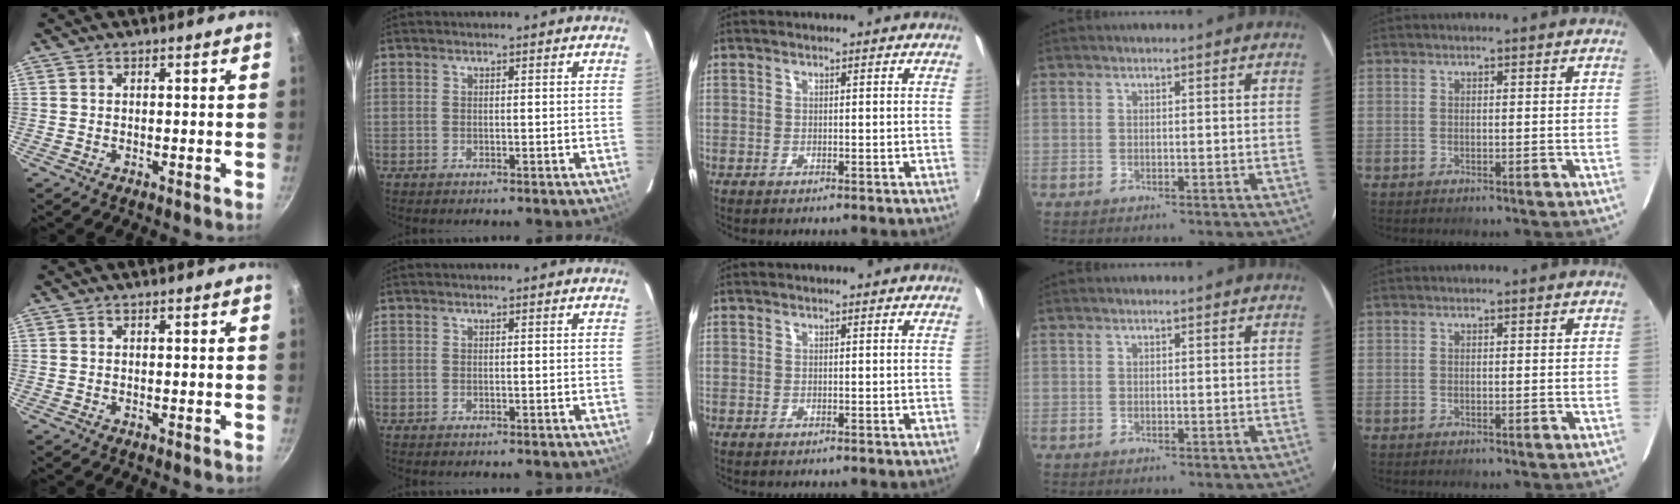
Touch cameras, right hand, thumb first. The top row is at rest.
{}